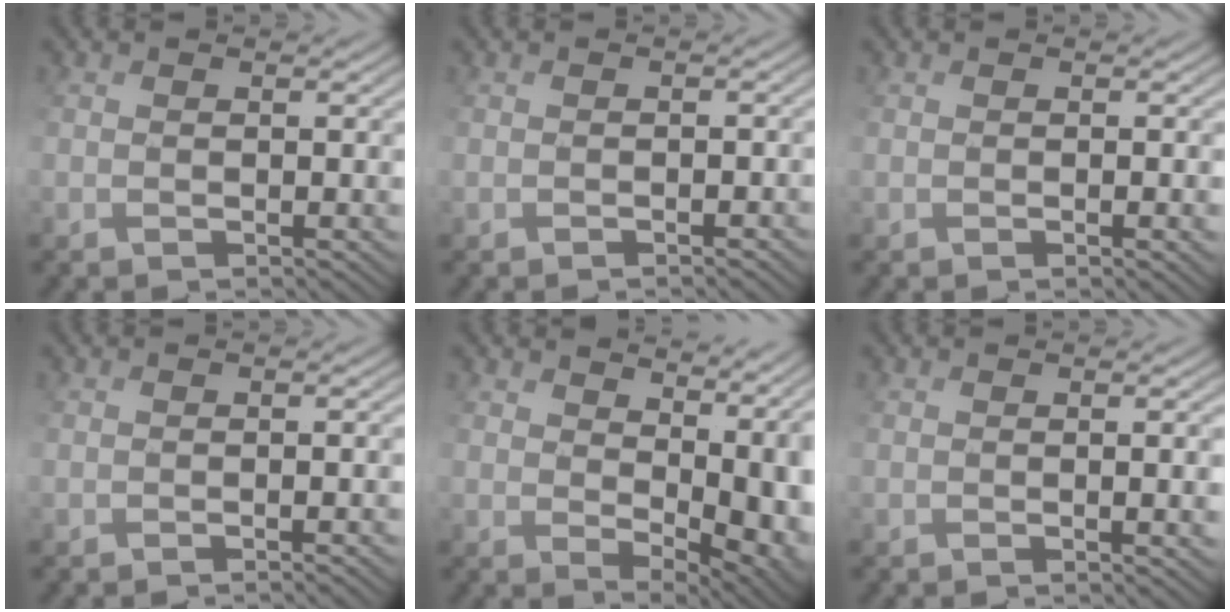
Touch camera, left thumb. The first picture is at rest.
{"total": 1.8, "force": [-1.5, 0.5, 0.9], "torque": [-0.010, 0.003, -0.009]}
{"total": 2.1, "force": [-0.6, 0.9, 1.8], "torque": [-0.029, -0.002, 0.002]}
{"total": 2.9, "force": [-1.4, 0.7, 2.5], "torque": [-0.018, 0.006, -0.002]}
{"total": 12.2, "force": [2.9, 7.4, 9.2], "torque": [-0.148, -0.031, 0.090]}
{"total": 4.6, "force": [-0.6, 1.6, 4.2], "torque": [-0.049, -0.004, 0.006]}